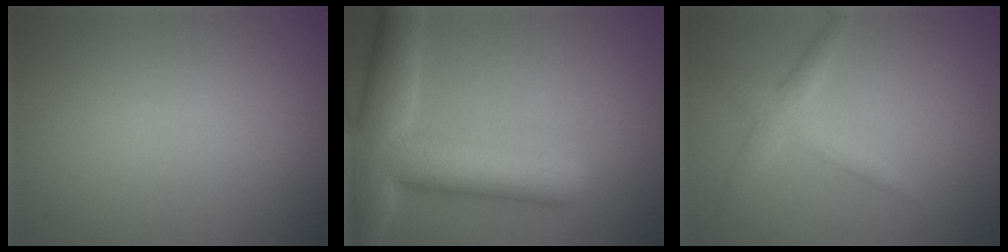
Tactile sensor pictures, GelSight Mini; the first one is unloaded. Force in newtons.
{"total": 9.2, "press": 9.2, "slide": 0.5}
{"total": 2.3, "press": 2.2, "slide": 0.1}